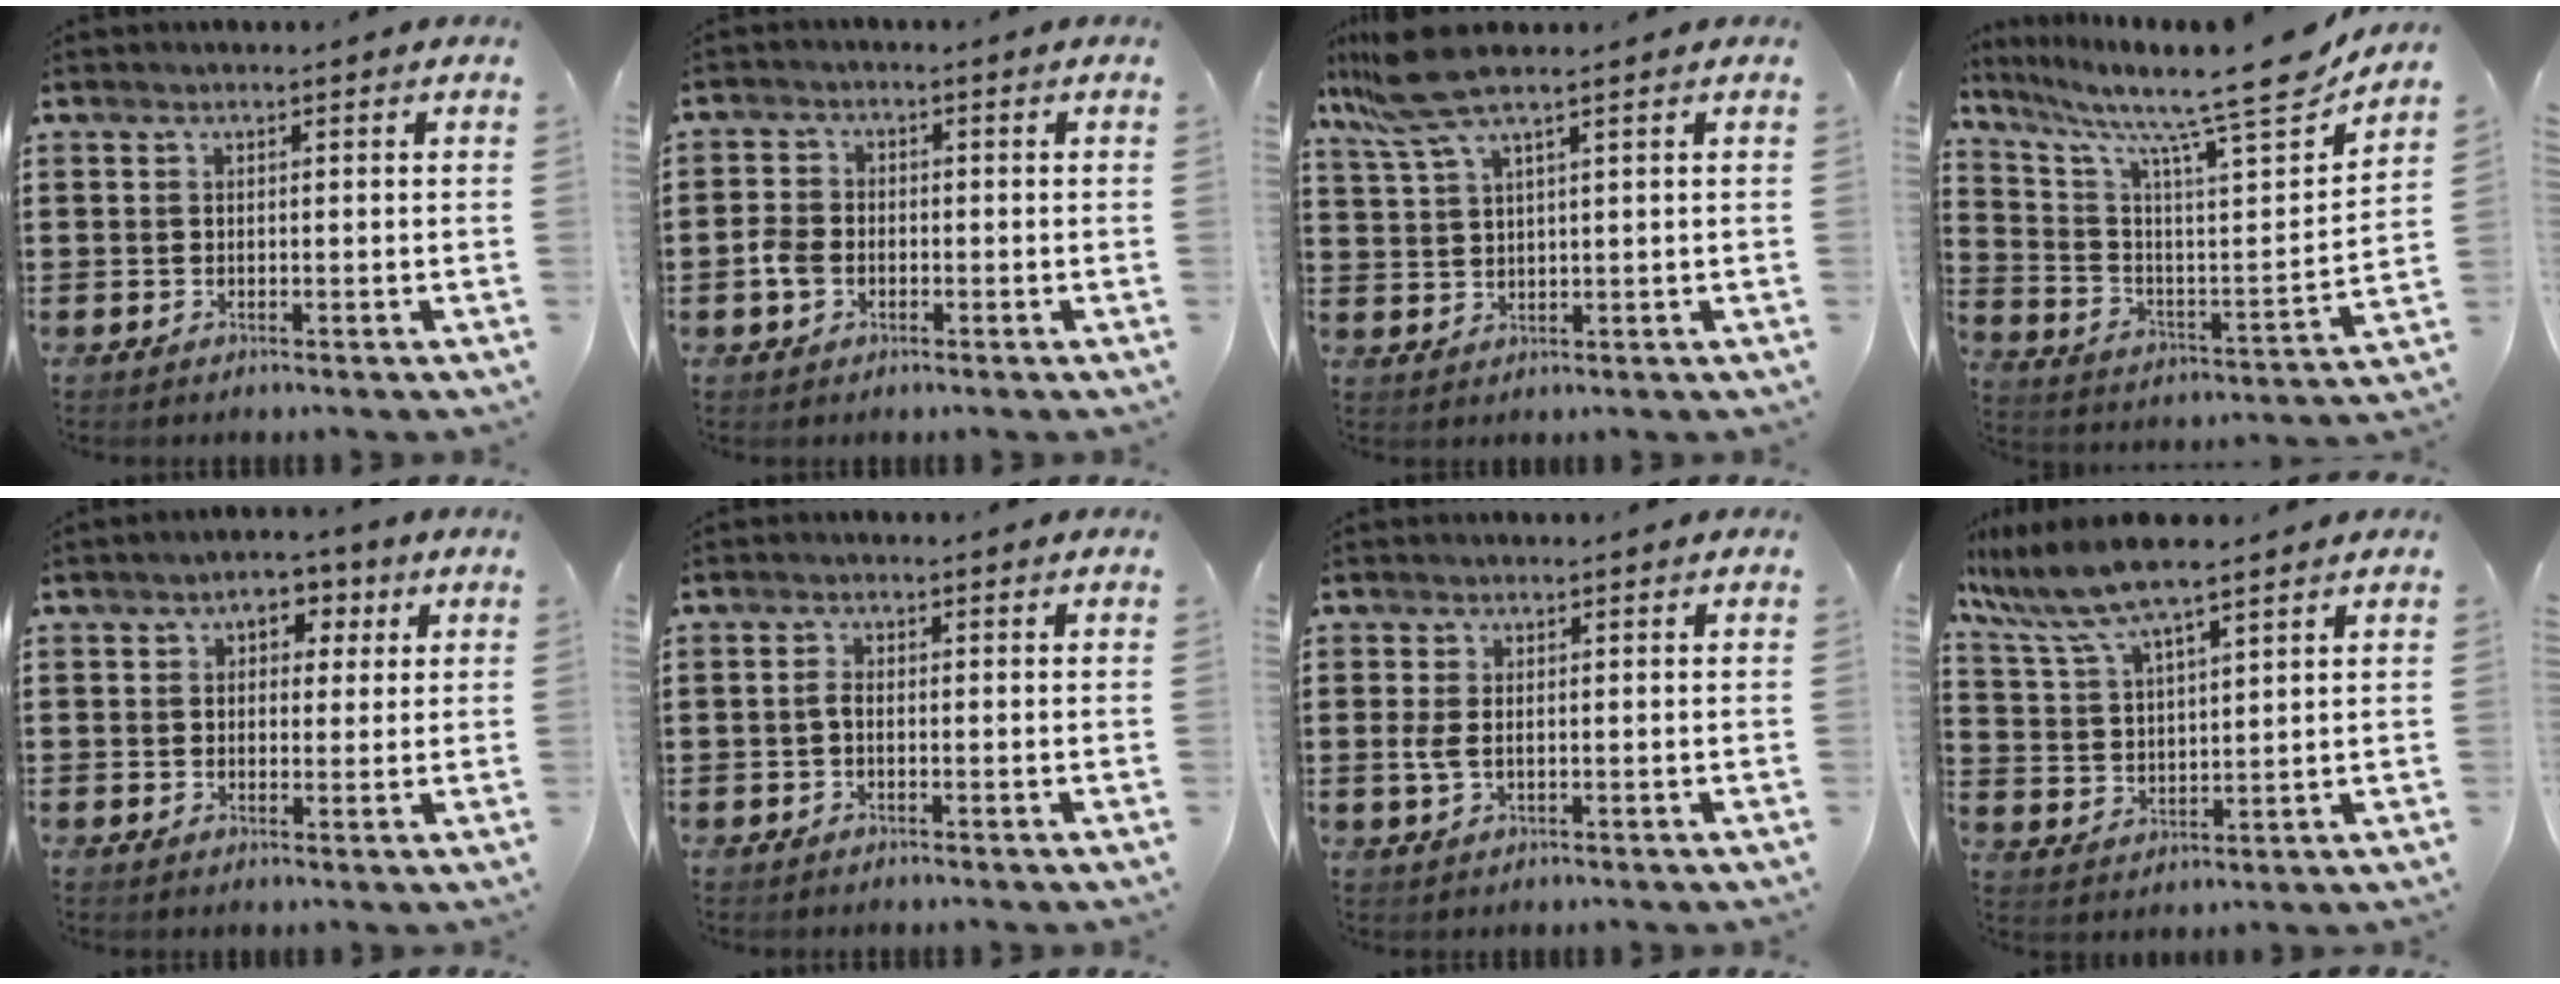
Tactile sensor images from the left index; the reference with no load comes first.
{"total": 3.2, "force": [-0.9, 2.3, 2.0], "torque": [-0.052, -0.003, -0.020]}
{"total": 6.5, "force": [4.6, 0.6, 4.5], "torque": [-0.109, -0.002, 0.083]}
{"total": 13.3, "force": [11.1, 0.8, 7.3], "torque": [-0.152, -0.083, 0.171]}
{"total": 3.7, "force": [1.5, 3.1, 1.3], "torque": [-0.027, 0.005, 0.019]}
{"total": 1.5, "force": [-0.5, 0.6, 1.3], "torque": [-0.034, -0.002, -0.012]}
{"total": 2.4, "force": [0.0, 0.9, 2.2], "torque": [-0.057, -0.005, -0.005]}
{"total": 8.3, "force": [6.9, 1.1, 4.5], "torque": [-0.110, -0.018, 0.125]}